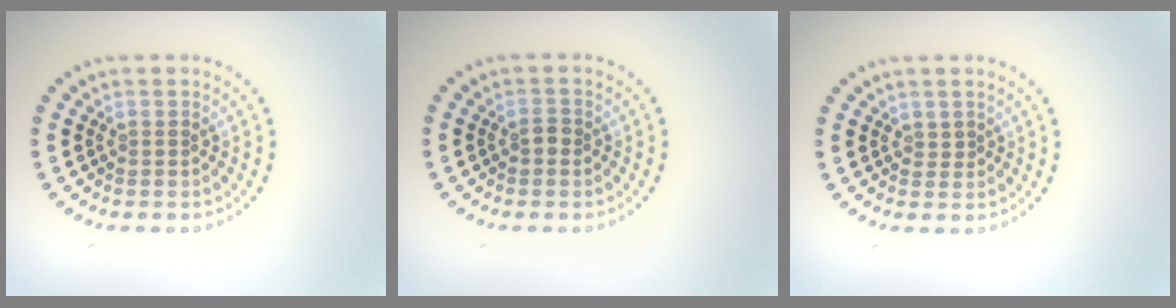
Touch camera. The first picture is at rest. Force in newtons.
{"total": 0.8, "press": 0.8, "slide": 0.1}
{"total": 0.5, "press": 0.2, "slide": 0.5}